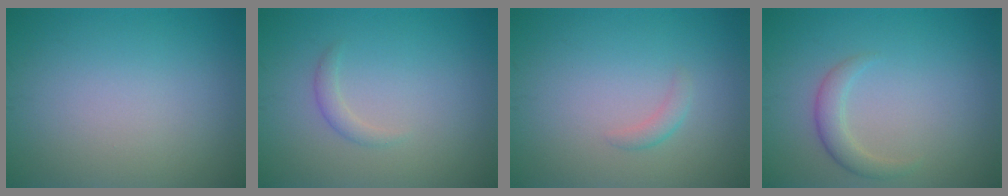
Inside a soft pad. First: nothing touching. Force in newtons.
{"total": 1.1, "press": 1.1, "slide": 0.0}
{"total": 1.0, "press": 1.0, "slide": 0.0}
{"total": 2.0, "press": 2.0, "slide": 0.1}